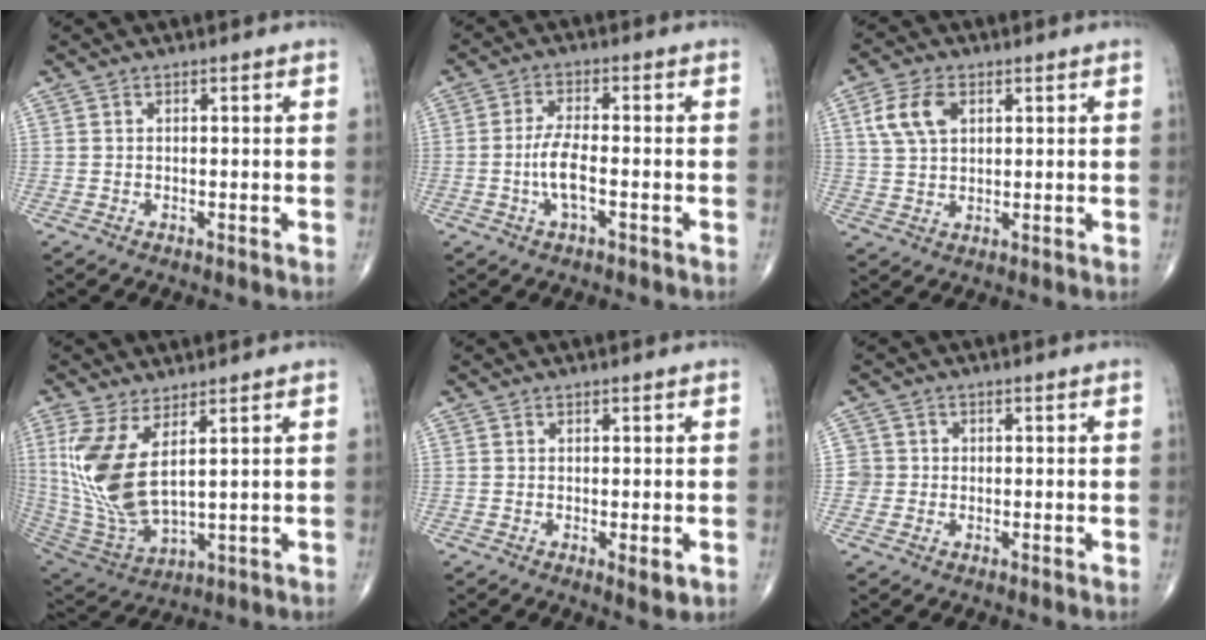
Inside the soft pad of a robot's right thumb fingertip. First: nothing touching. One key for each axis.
{"total": 5.4, "fx": -1.5, "fy": 1.7, "fz": 4.9, "tx": -0.102, "ty": 0.012, "tz": -0.031}
{"total": 7.3, "fx": 2.5, "fy": 4.6, "fz": 5.0, "tx": -0.097, "ty": 0.000, "tz": 0.049}
{"total": 13.9, "fx": 4.2, "fy": 5.7, "fz": 12.0, "tx": -0.262, "ty": -0.031, "tz": 0.101}
{"total": 2.4, "fx": -0.5, "fy": 0.7, "fz": 2.2, "tx": -0.031, "ty": -0.008, "tz": -0.004}
{"total": 2.7, "fx": -0.2, "fy": 2.7, "fz": 0.0, "tx": 0.024, "ty": 0.009, "tz": -0.007}